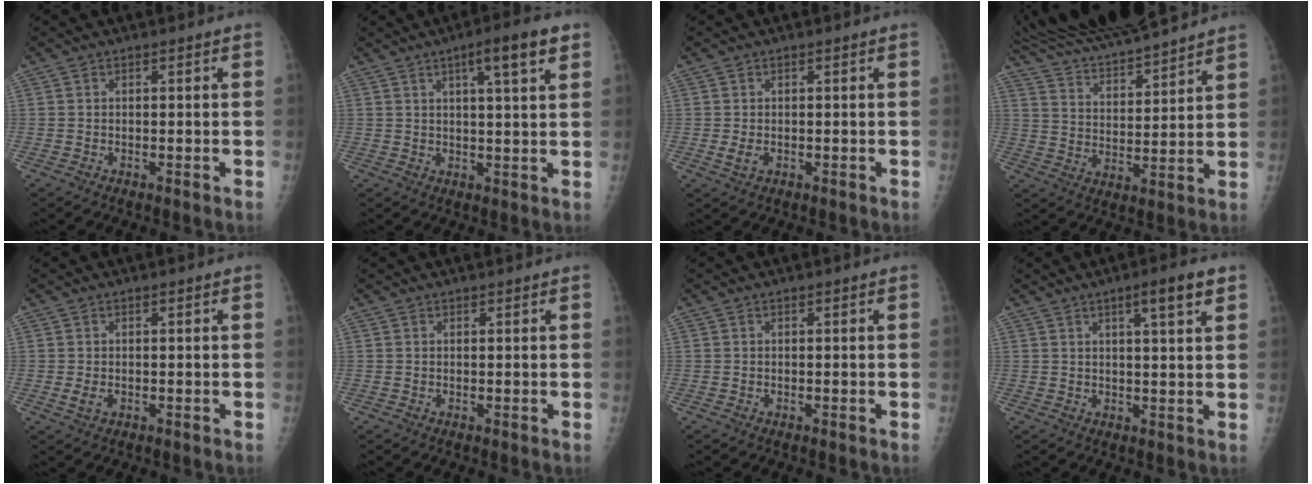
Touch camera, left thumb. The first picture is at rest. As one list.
[{"total": 8.2, "force": [4.2, 1.0, 7.0], "torque": [-0.102, -0.010, 0.060]}, {"total": 2.0, "force": [-0.2, 1.1, 1.7], "torque": [-0.032, -0.003, 0.000]}, {"total": 19.7, "force": [18.1, 2.6, 7.4], "torque": [-0.105, -0.050, 0.304]}, {"total": 1.9, "force": [-0.2, 1.0, 1.6], "torque": [-0.030, -0.003, -0.002]}, {"total": 0.8, "force": [0.7, 0.1, 0.4], "torque": [0.000, 0.004, 0.011]}, {"total": 0.0}, {"total": 6.1, "force": [3.3, 0.7, 5.0], "torque": [-0.073, -0.011, 0.048]}]